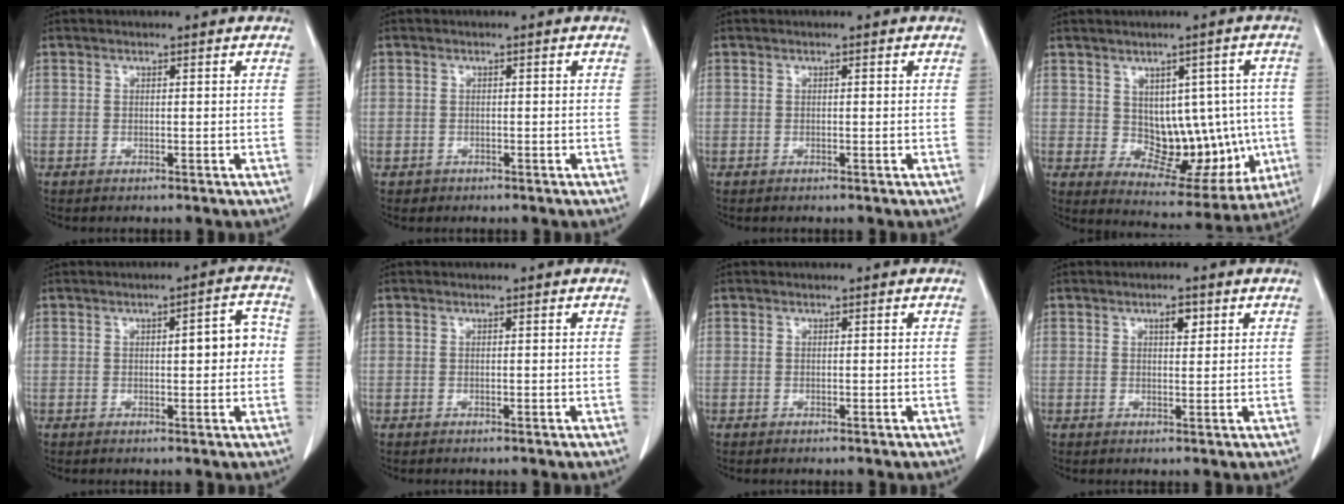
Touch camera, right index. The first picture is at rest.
{"total": 1.1, "force": [-0.6, 0.9, -0.1], "torque": [-0.004, 0.005, -0.009]}
{"total": 0.0}
{"total": 12.2, "force": [-0.4, 7.4, 9.8], "torque": [-0.106, 0.020, 0.023]}
{"total": 5.2, "force": [0.4, 1.5, 5.0], "torque": [-0.065, 0.018, 0.005]}
{"total": 0.0}
{"total": 0.0}
{"total": 2.3, "force": [1.2, 0.9, 1.8], "torque": [-0.028, -0.002, 0.018]}